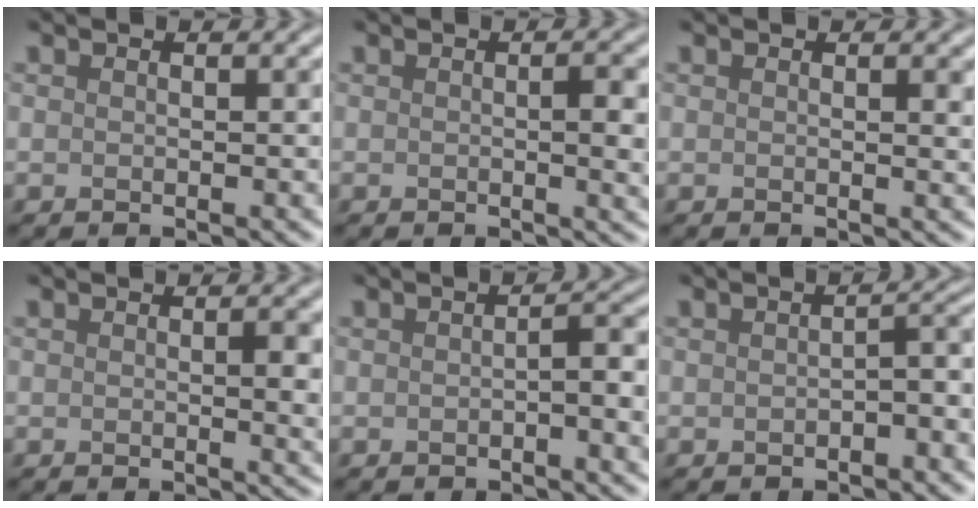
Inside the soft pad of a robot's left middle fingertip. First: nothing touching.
{"total": 2.9, "force": [0.1, 0.6, 2.8], "torque": [-0.039, -0.001, 0.000]}
{"total": 1.2, "force": [0.3, 0.3, 1.1], "torque": [-0.012, -0.002, 0.003]}
{"total": 2.6, "force": [0.2, 0.6, 2.5], "torque": [-0.032, -0.002, 0.000]}
{"total": 2.7, "force": [-0.5, 0.5, 2.6], "torque": [-0.040, 0.006, -0.008]}
{"total": 2.2, "force": [-0.9, 0.6, 1.9], "torque": [-0.030, 0.007, -0.013]}